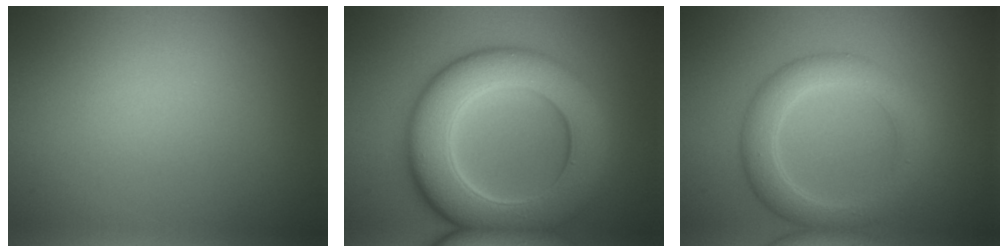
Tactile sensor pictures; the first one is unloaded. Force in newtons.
{"total": 10.8, "press": 10.8, "slide": 0.1}
{"total": 4.5, "press": 4.5, "slide": 0.1}